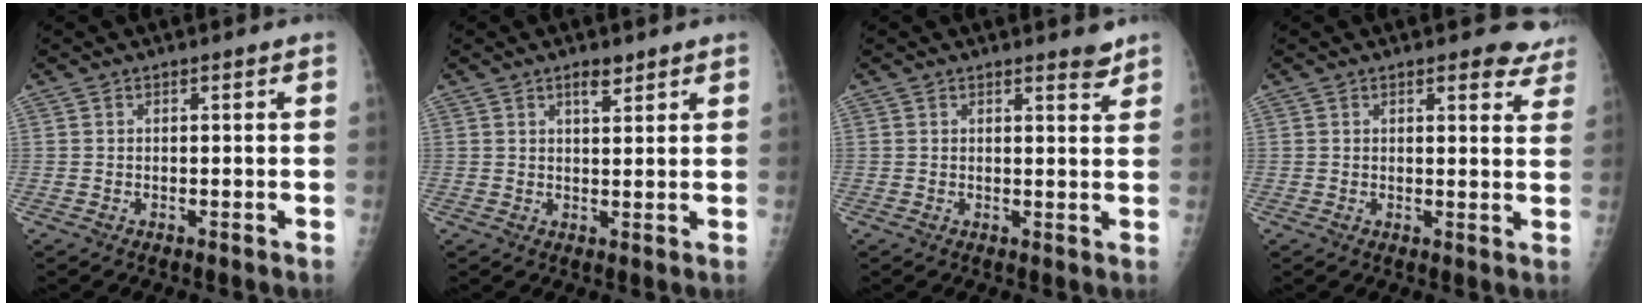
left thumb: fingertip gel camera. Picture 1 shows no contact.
{"total": 2.8, "force": [1.9, 1.1, 1.6], "torque": [-0.013, -0.012, 0.033]}
{"total": 2.2, "force": [1.9, 0.6, 0.9], "torque": [-0.001, -0.015, 0.023]}
{"total": 6.9, "force": [5.8, 2.7, 2.6], "torque": [0.012, -0.028, 0.049]}